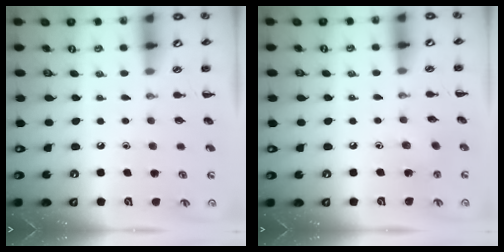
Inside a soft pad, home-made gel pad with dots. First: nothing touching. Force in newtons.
{"total": 4.3, "press": 4.1, "slide": 1.3}